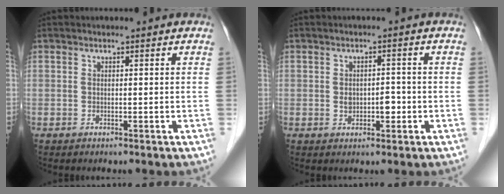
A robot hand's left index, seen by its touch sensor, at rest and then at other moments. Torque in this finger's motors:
{"motor_torque": [0.04, 0.01, 0.04, 0.01]}